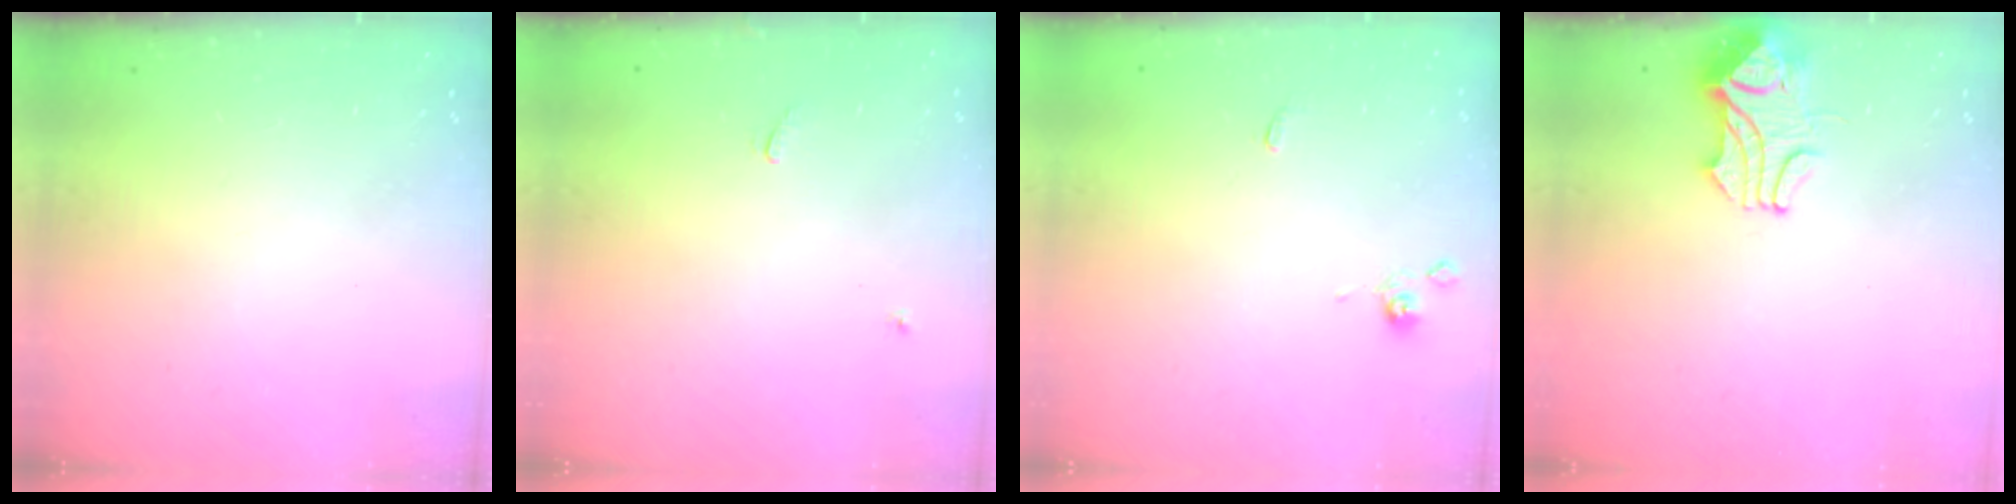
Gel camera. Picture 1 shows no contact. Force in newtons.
{"total": 3.9, "press": 3.9, "slide": 0.3}
{"total": 0.7, "press": 0.5, "slide": 0.5}
{"total": 2.1, "press": 1.9, "slide": 0.9}